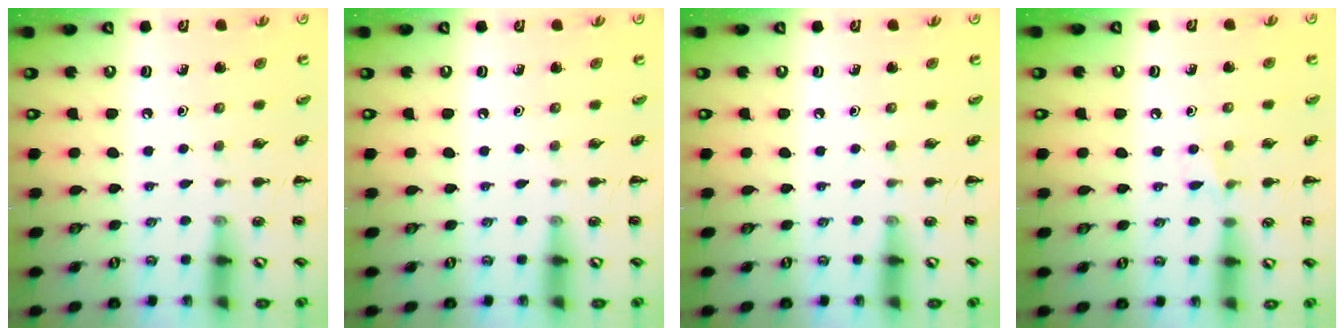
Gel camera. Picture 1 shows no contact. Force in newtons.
{"total": 0.0}
{"total": 0.0}
{"total": 4.0, "press": 3.8, "slide": 1.2}